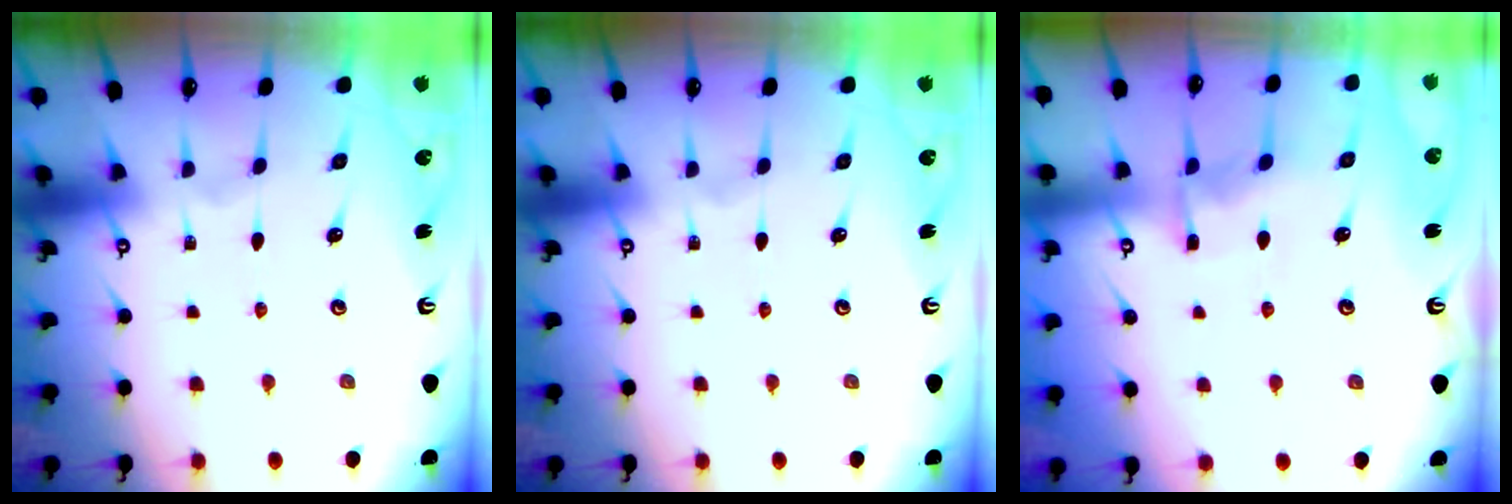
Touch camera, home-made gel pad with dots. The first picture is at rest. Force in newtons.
{"total": 0.0}
{"total": 6.3, "press": 6.3, "slide": 0.7}